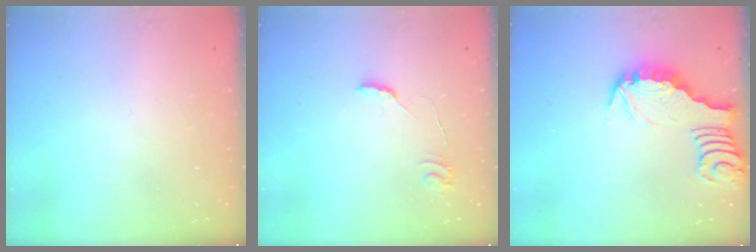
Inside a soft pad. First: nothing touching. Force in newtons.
{"total": 6.6, "press": 6.6, "slide": 0.5}
{"total": 3.1, "press": 3.1, "slide": 0.4}